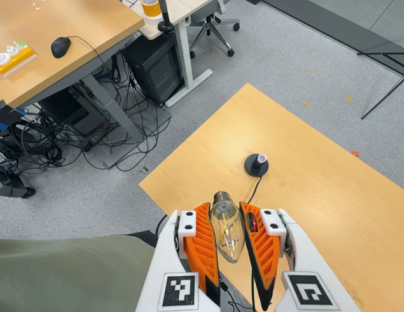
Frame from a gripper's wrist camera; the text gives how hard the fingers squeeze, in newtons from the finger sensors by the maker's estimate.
{"total": 20.8, "left": 22.8, "right": 18.9}